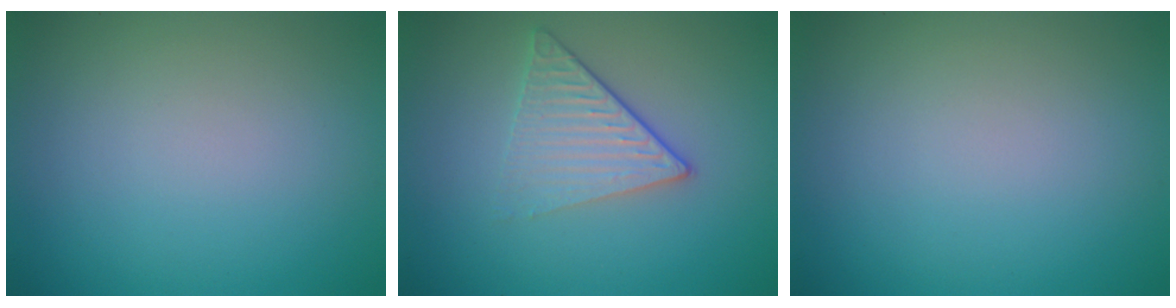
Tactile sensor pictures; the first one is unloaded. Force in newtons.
{"total": 3.5, "press": 2.8, "slide": 2.2}
{"total": 0.0}